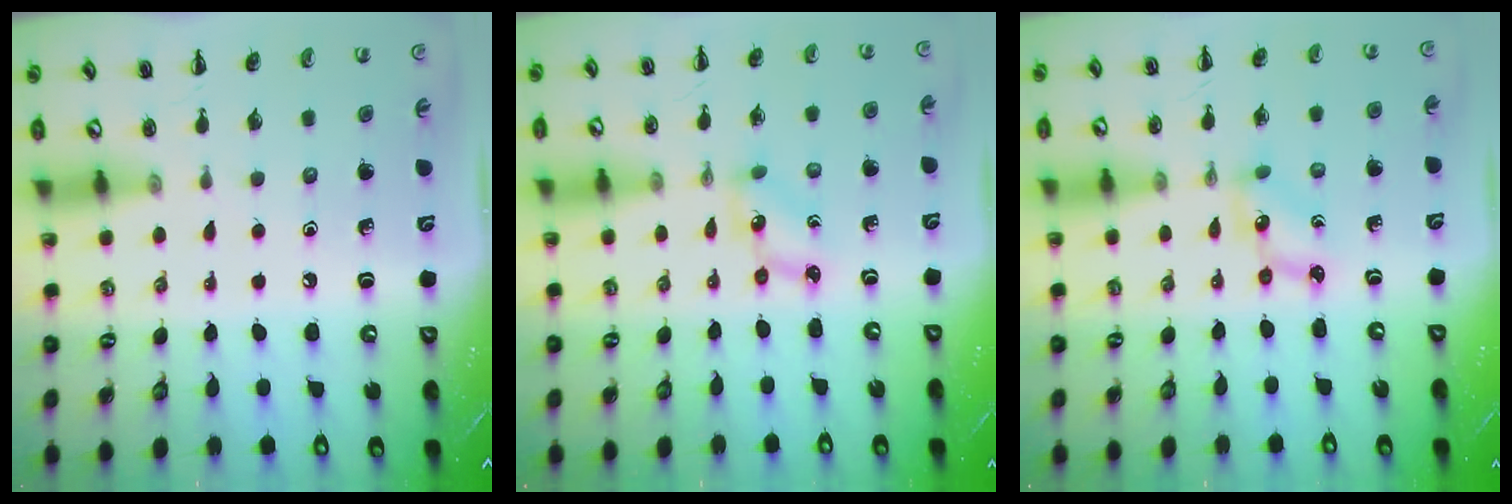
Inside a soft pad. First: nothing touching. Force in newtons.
{"total": 2.5, "press": 2.5, "slide": 0.6}
{"total": 3.1, "press": 3.0, "slide": 0.9}